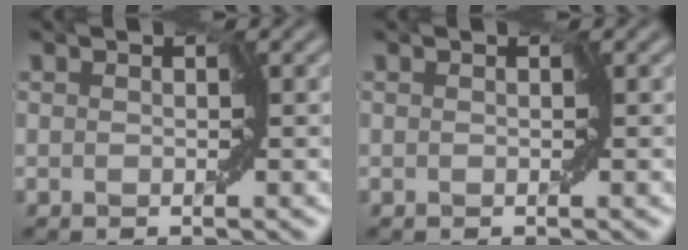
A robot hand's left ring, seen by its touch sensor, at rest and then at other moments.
{"total": 0.0}